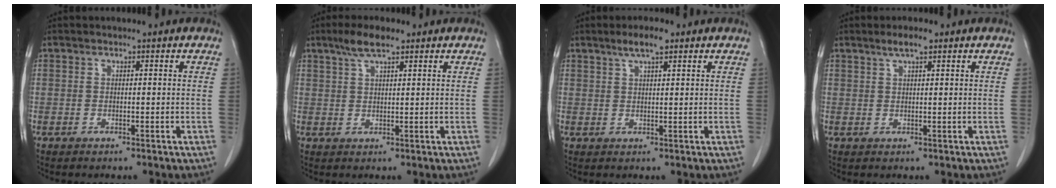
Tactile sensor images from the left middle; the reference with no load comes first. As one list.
[{"total": 4.4, "force": [3.0, 0.9, 3.0], "torque": [-0.066, 0.009, 0.059]}, {"total": 3.6, "force": [2.4, 0.5, 2.6], "torque": [-0.052, 0.004, 0.043]}, {"total": 2.6, "force": [1.8, 0.3, 1.9], "torque": [-0.040, 0.004, 0.032]}]